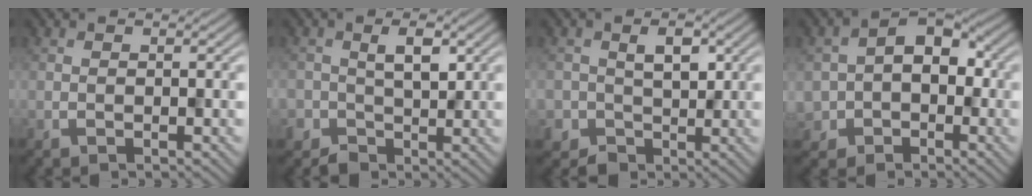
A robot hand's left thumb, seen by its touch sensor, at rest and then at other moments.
{"total": 2.4, "force": [-0.1, 2.1, 1.1], "torque": [-0.010, -0.003, 0.000]}
{"total": 3.7, "force": [-0.3, 3.4, 1.4], "torque": [-0.017, -0.003, -0.003]}
{"total": 6.3, "force": [-1.2, 5.2, 3.3], "torque": [-0.058, -0.007, -0.033]}